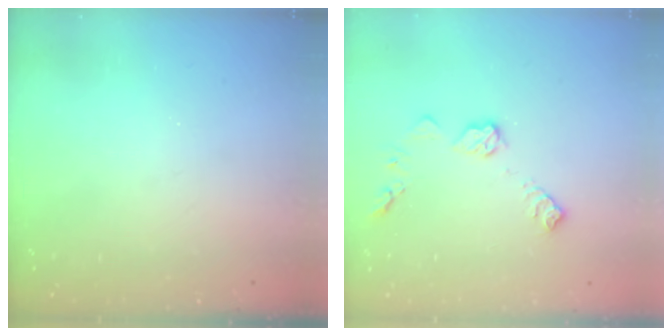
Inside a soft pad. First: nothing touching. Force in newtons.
{"total": 9.2, "press": 9.2, "slide": 0.4}